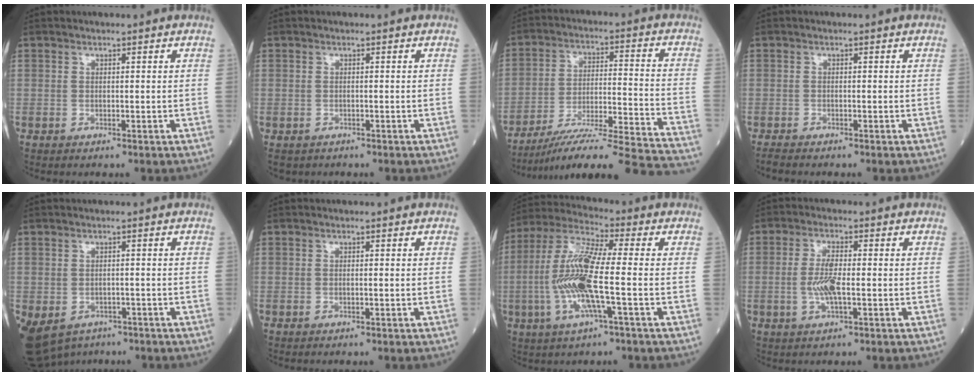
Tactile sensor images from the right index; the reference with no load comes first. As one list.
[{"total": 2.2, "force": [-1.5, 1.7, 0.1], "torque": [-0.007, 0.001, -0.025]}, {"total": 25.7, "force": [-23.3, -1.0, 10.7], "torque": [-0.102, -0.023, -0.338]}, {"total": 1.6, "force": [-1.5, 0.1, 0.6], "torque": [-0.018, -0.006, -0.026]}, {"total": 15.2, "force": [-8.1, 11.4, 6.0], "torque": [-0.184, -0.009, -0.103]}, {"total": 0.0}, {"total": 13.3, "force": [-2.3, 1.1, 13.0], "torque": [-0.278, 0.000, -0.052]}, {"total": 5.0, "force": [-0.8, 1.0, 4.8], "torque": [-0.105, -0.003, -0.014]}]